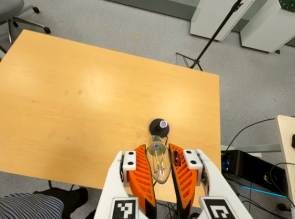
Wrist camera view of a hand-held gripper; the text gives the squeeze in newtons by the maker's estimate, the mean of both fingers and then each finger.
{"total": 21.3, "left": 25.1, "right": 17.4}